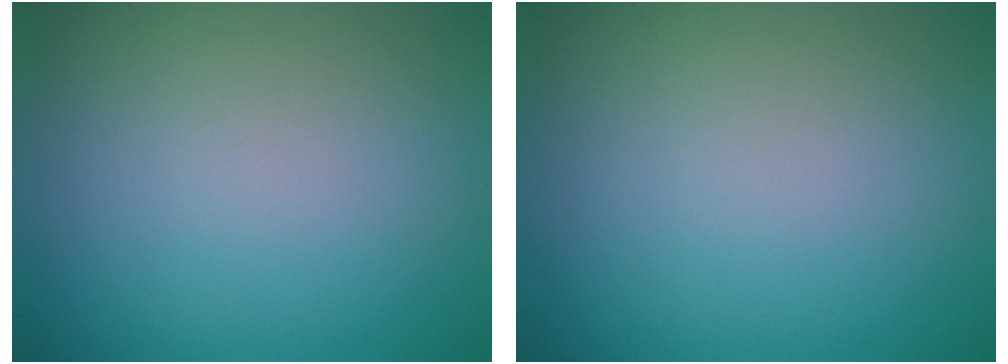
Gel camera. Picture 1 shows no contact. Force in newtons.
{"total": 0.0}